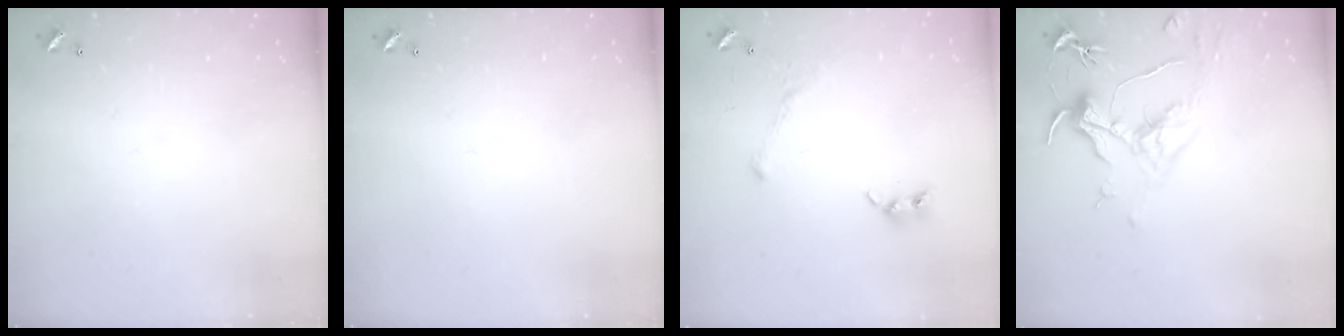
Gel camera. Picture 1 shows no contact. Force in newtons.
{"total": 0.0}
{"total": 3.9, "press": 3.8, "slide": 0.7}
{"total": 1.6, "press": 1.4, "slide": 0.8}